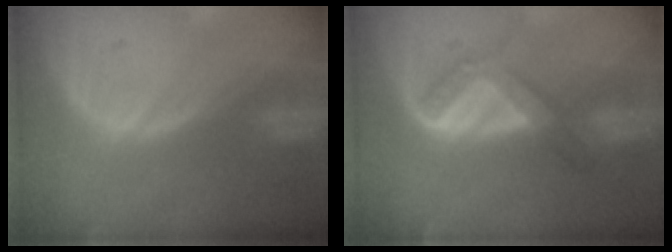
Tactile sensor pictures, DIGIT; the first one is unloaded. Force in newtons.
{"total": 5.2, "press": 5.1, "slide": 1.4}